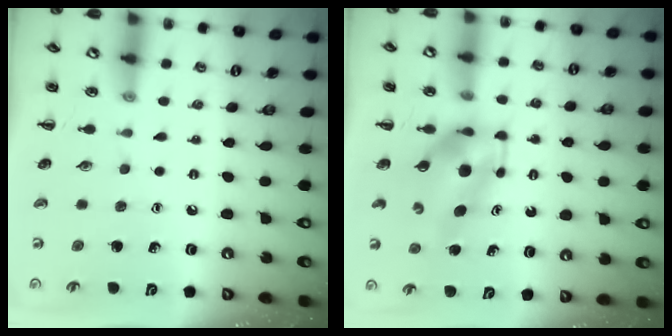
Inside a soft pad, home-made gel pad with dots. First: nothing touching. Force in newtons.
{"total": 5.4, "press": 5.1, "slide": 1.5}